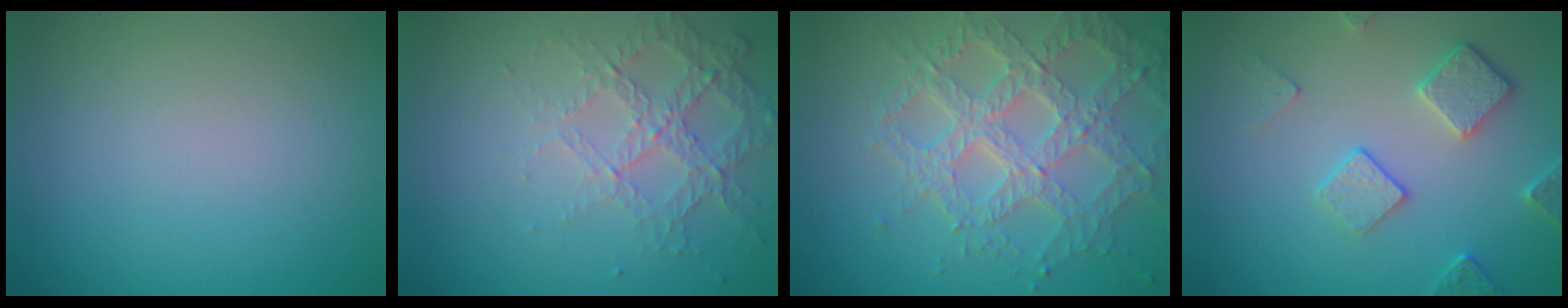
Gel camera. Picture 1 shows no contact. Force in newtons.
{"total": 4.5, "press": 2.9, "slide": 3.4}
{"total": 7.0, "press": 5.2, "slide": 4.7}
{"total": 3.7, "press": 3.1, "slide": 1.9}